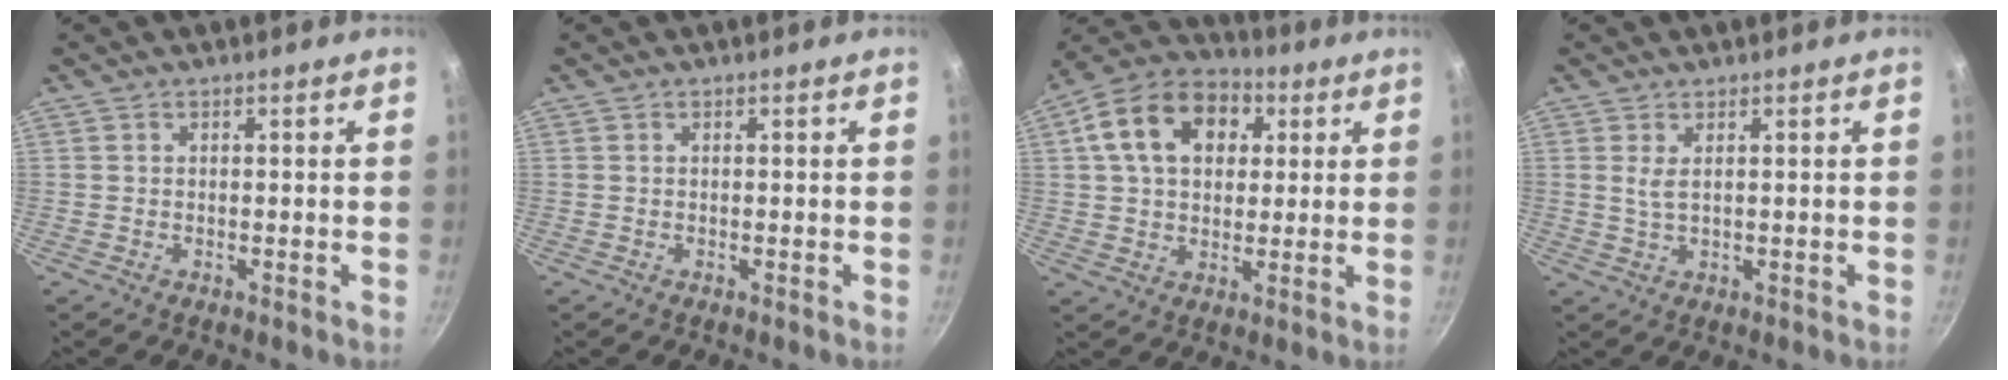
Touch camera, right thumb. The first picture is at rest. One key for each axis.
{"total": 0.0}
{"total": 16.1, "fx": 4.6, "fy": 11.5, "fz": 10.4, "tx": -0.157, "ty": 0.021, "tz": 0.061}
{"total": 2.3, "fx": 0.8, "fy": 0.9, "fz": 2.0, "tx": -0.039, "ty": -0.008, "tz": 0.017}